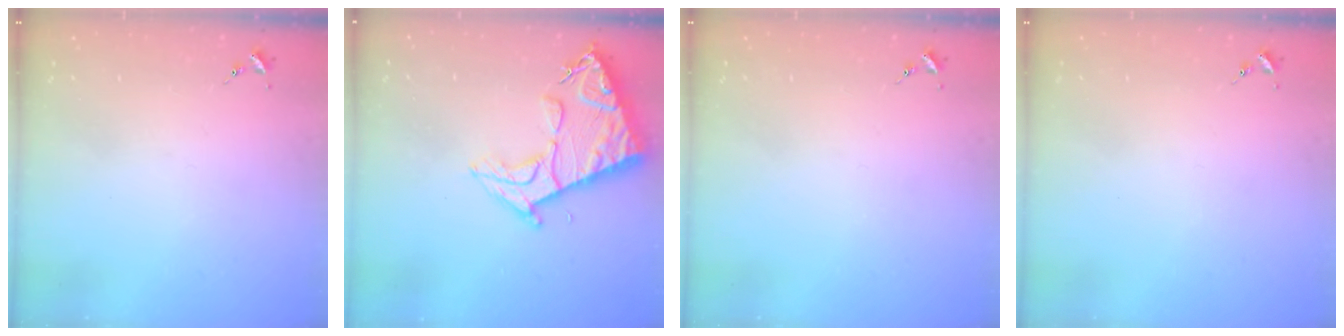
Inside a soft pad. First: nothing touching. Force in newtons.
{"total": 13.6, "press": 13.6, "slide": 1.3}
{"total": 0.0}
{"total": 0.0}